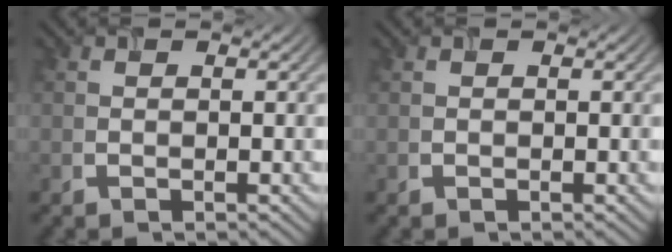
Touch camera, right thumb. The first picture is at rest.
{"total": 0.0}